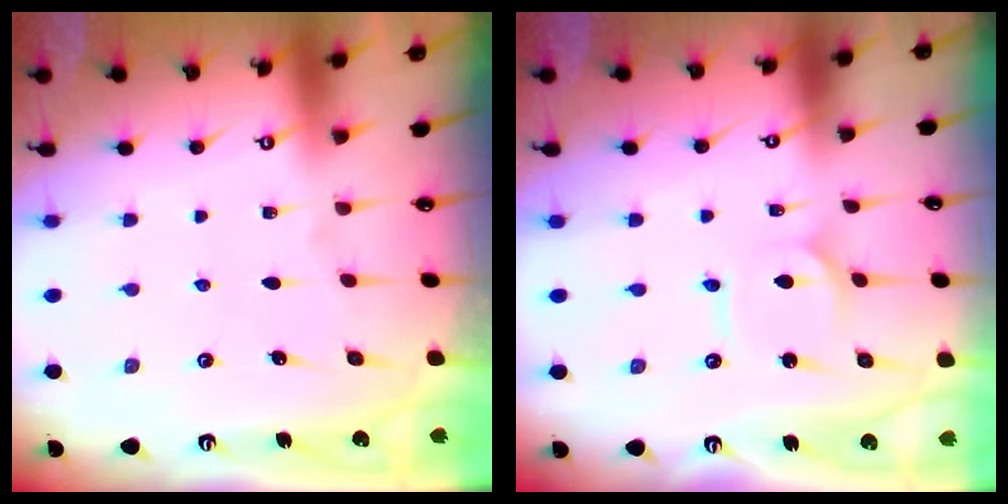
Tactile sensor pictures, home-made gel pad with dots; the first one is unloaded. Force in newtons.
{"total": 2.4, "press": 2.4, "slide": 0.3}